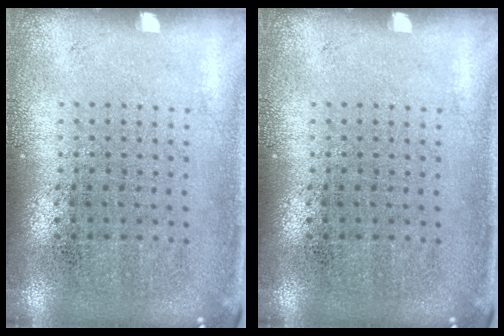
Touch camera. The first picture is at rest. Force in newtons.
{"total": 0.0}